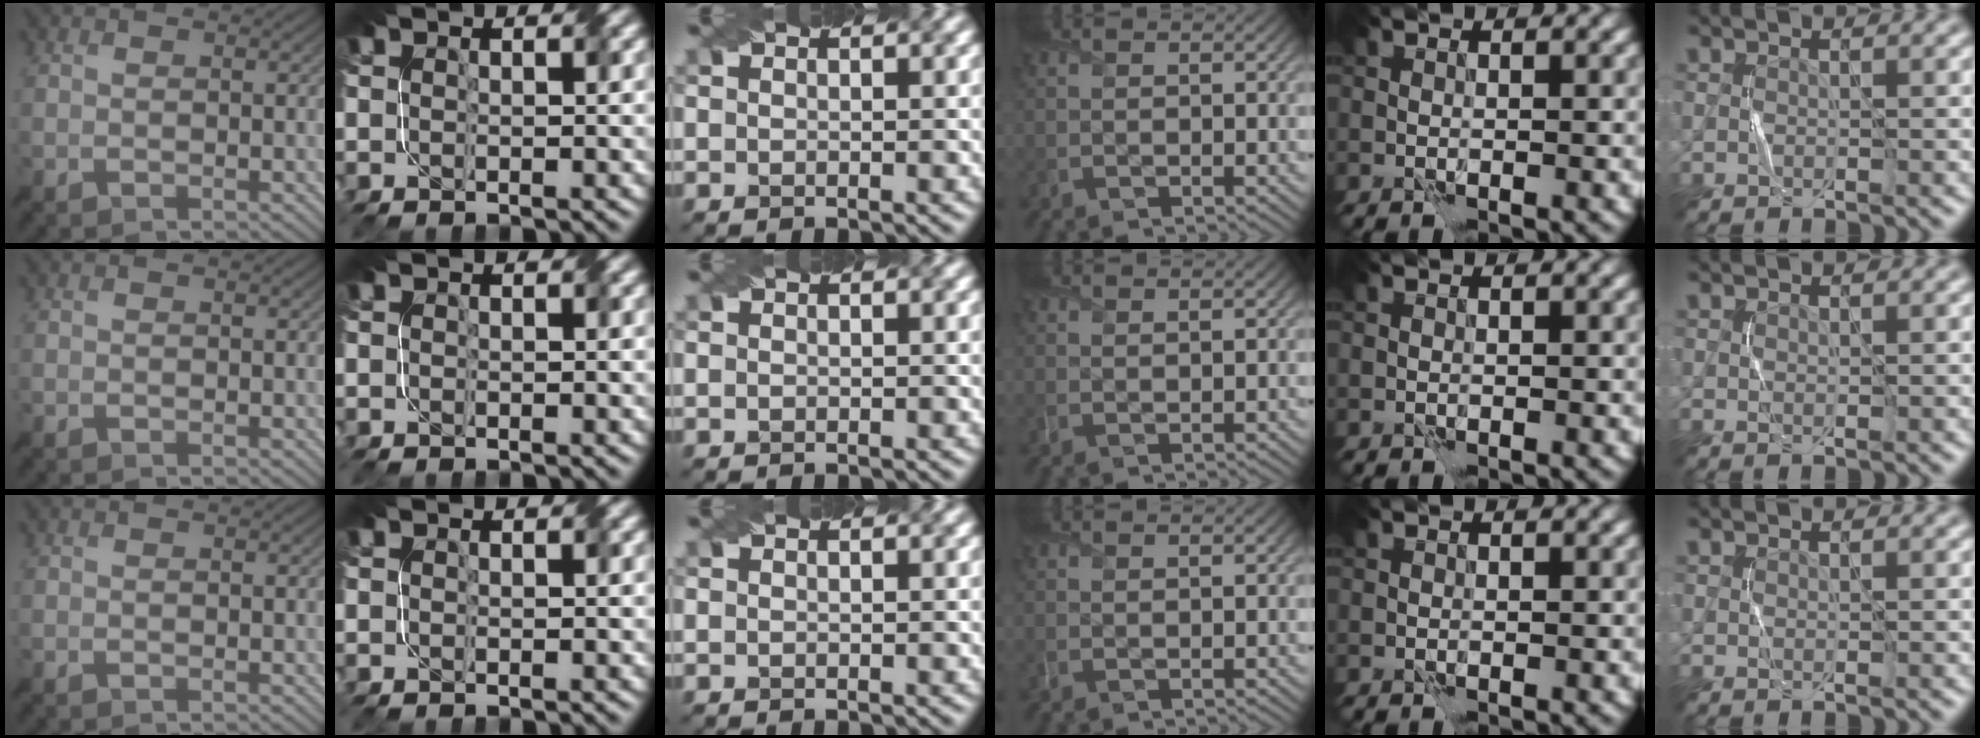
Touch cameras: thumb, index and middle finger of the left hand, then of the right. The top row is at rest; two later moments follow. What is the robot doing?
{"motion": "fold", "object": "file"}